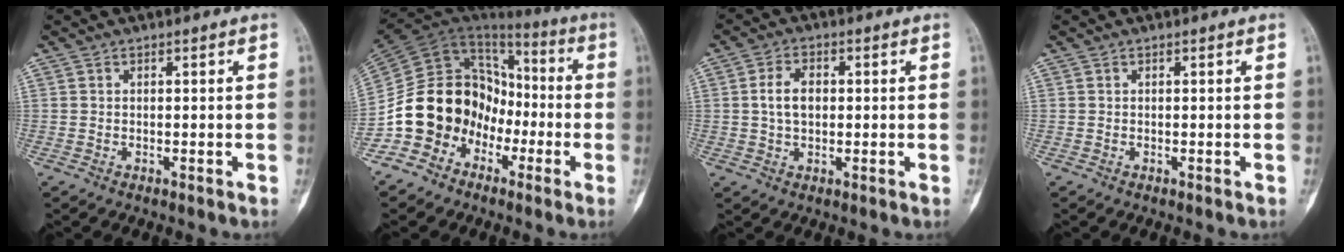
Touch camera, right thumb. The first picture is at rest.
{"total": 16.7, "force": [-7.0, 13.4, 7.1], "torque": [-0.103, 0.085, -0.133]}
{"total": 5.1, "force": [0.4, 3.3, 3.9], "torque": [-0.070, 0.008, 0.006]}
{"total": 0.0}